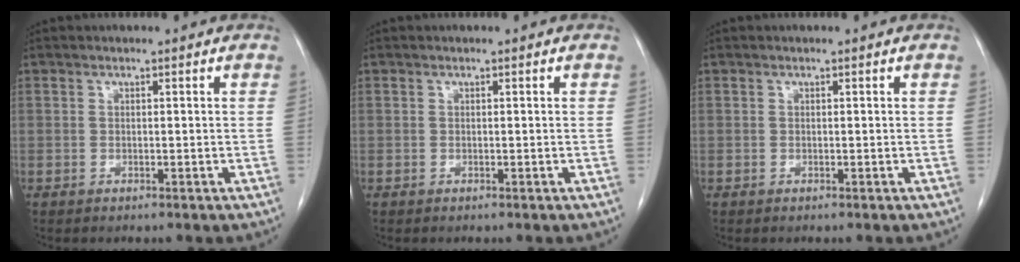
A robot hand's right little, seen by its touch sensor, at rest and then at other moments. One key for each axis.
{"total": 0.0}
{"total": 0.0}